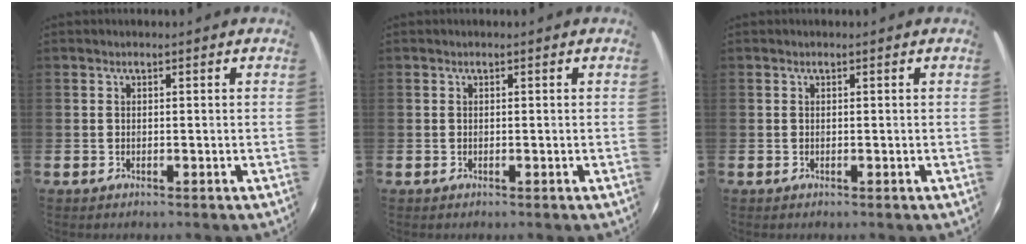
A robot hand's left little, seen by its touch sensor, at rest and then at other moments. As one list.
[{"total": 0.0}, {"total": 0.0}]